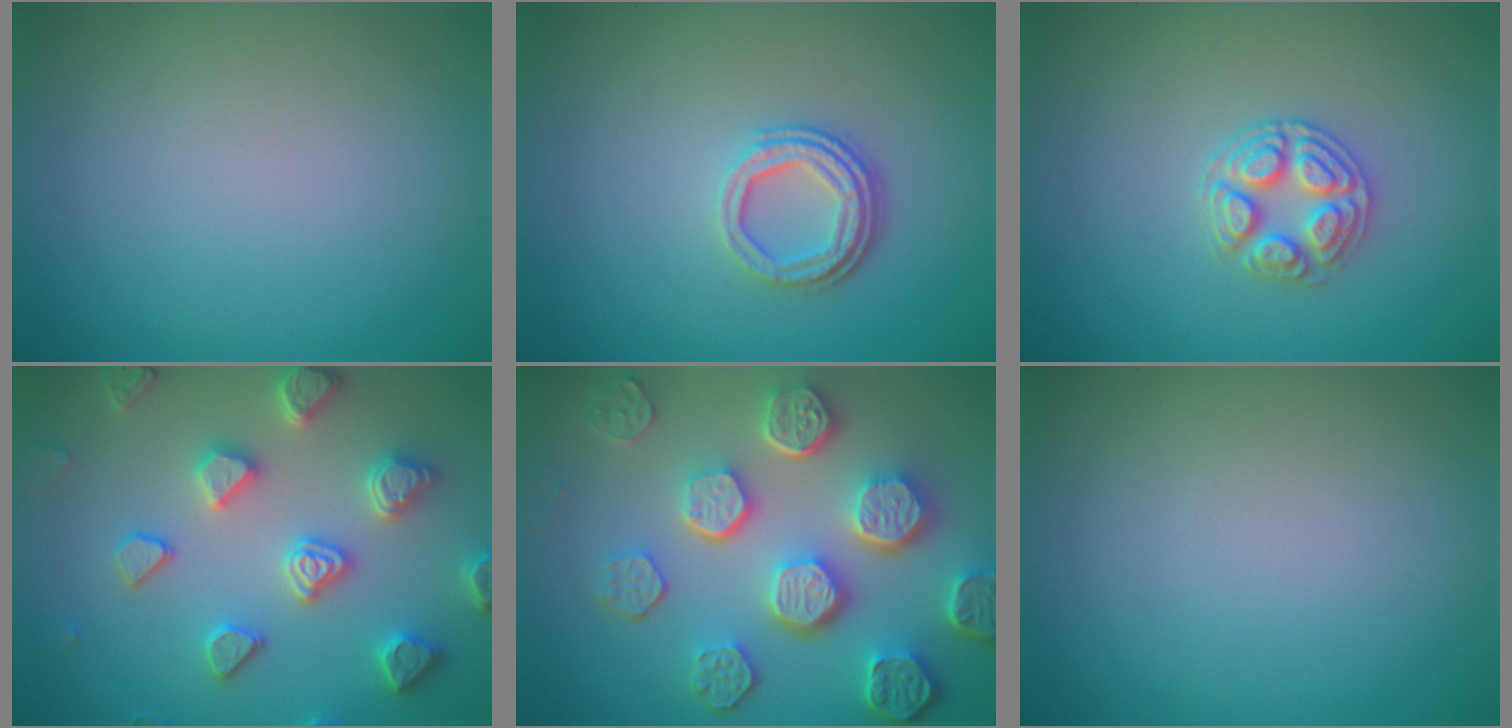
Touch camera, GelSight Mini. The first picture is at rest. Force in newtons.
{"total": 3.3, "press": 2.4, "slide": 2.3}
{"total": 2.8, "press": 2.7, "slide": 0.9}
{"total": 4.9, "press": 4.8, "slide": 0.7}
{"total": 8.6, "press": 6.3, "slide": 5.9}
{"total": 0.0}